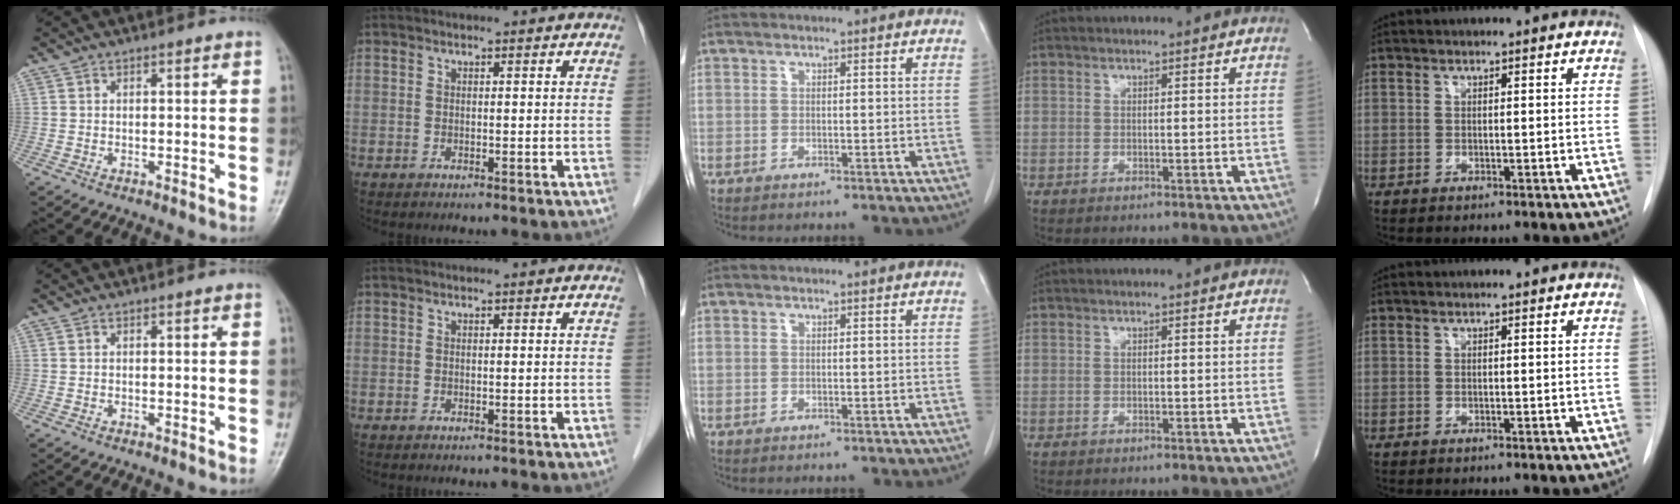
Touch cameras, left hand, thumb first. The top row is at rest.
{}